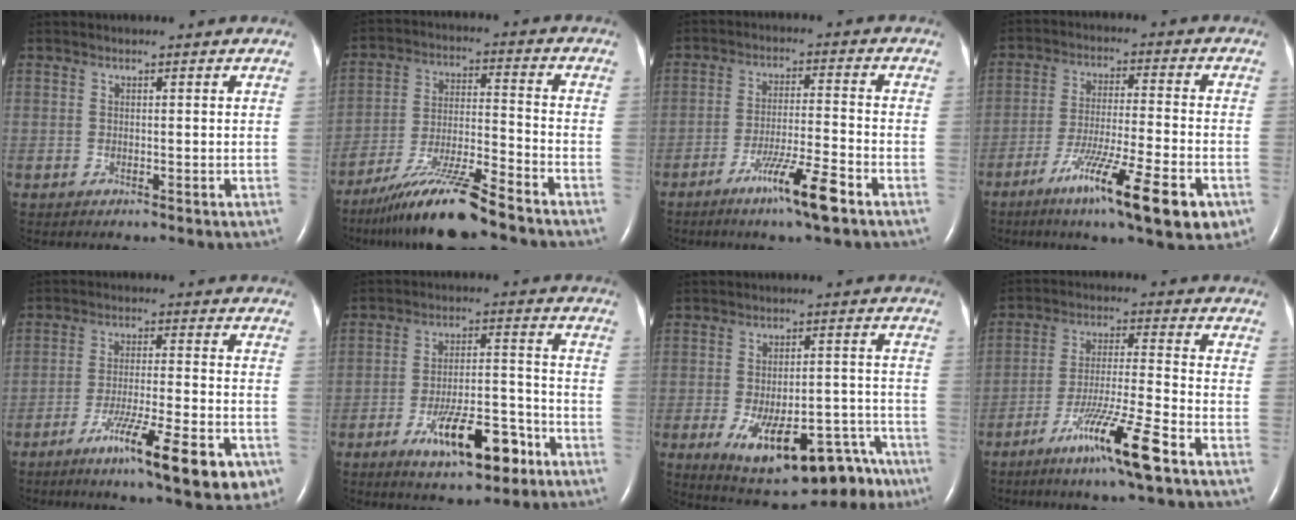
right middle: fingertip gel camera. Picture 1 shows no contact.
{"total": 13.1, "force": [-10.4, 0.3, 7.9], "torque": [-0.145, -0.017, -0.184]}
{"total": 8.4, "force": [-5.2, -0.4, 6.6], "torque": [-0.119, -0.016, -0.092]}
{"total": 15.2, "force": [-8.0, 1.1, 12.9], "torque": [-0.197, -0.028, -0.126]}
{"total": 13.8, "force": [-7.5, 1.6, 11.4], "torque": [-0.154, -0.017, -0.111]}
{"total": 11.3, "force": [-6.2, 3.4, 8.8], "torque": [-0.148, 0.007, -0.095]}
{"total": 18.4, "force": [-11.1, 7.3, 12.8], "torque": [-0.141, 0.019, -0.151]}
{"total": 11.3, "force": [-6.8, -0.6, 9.0], "torque": [-0.169, -0.025, -0.125]}